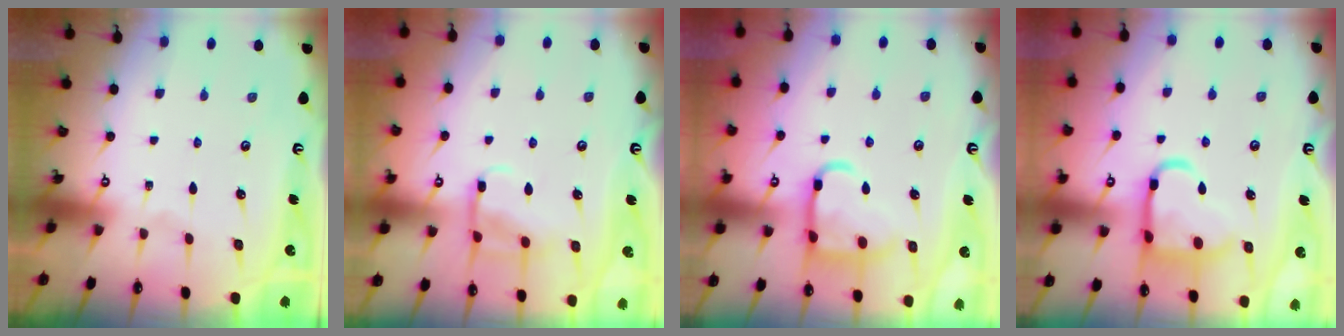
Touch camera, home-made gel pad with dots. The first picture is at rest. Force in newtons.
{"total": 11.4, "press": 11.3, "slide": 1.2}
{"total": 13.4, "press": 13.3, "slide": 1.5}
{"total": 14.1, "press": 14.0, "slide": 1.5}